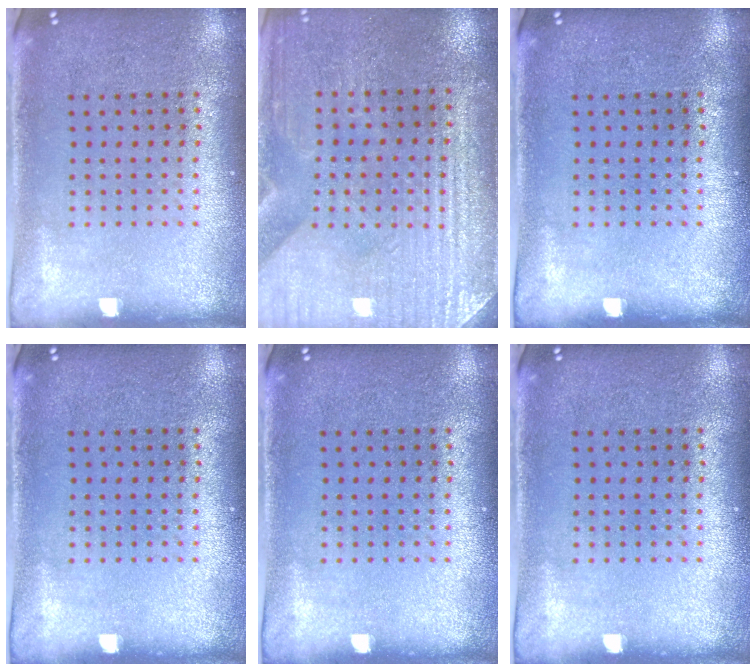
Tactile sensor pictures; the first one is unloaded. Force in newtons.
{"total": 3.2, "press": 3.1, "slide": 0.5}
{"total": 0.0}
{"total": 0.0}
{"total": 0.0}
{"total": 0.0}